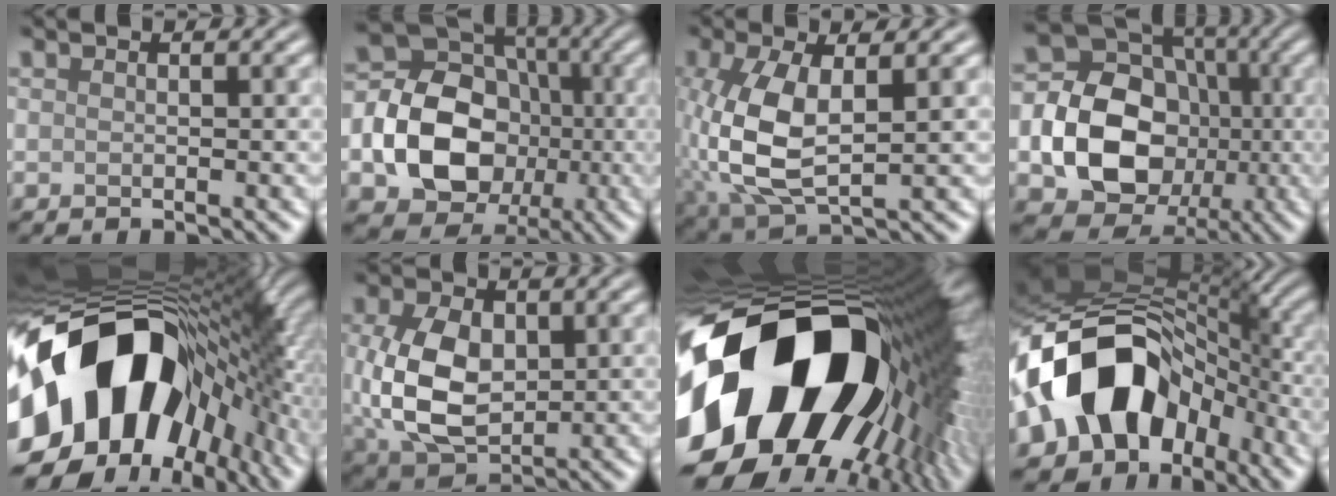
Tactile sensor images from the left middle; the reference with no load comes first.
{"total": 11.4, "force": [-2.0, 9.2, 6.5], "torque": [-0.110, -0.012, -0.054]}
{"total": 7.9, "force": [-0.2, 3.6, 7.0], "torque": [-0.168, 0.000, 0.000]}
{"total": 11.8, "force": [-1.8, 9.4, 6.8], "torque": [-0.120, -0.010, -0.044]}
{"total": 19.8, "force": [-3.7, 12.7, 14.7], "torque": [-0.277, -0.037, -0.061]}
{"total": 8.4, "force": [0.4, 5.6, 6.2], "torque": [-0.151, -0.008, 0.015]}
{"total": 21.6, "force": [-0.8, 13.7, 16.7], "torque": [-0.329, -0.073, 0.011]}
{"total": 14.7, "force": [-4.5, 10.2, 9.7], "torque": [-0.150, 0.008, -0.094]}